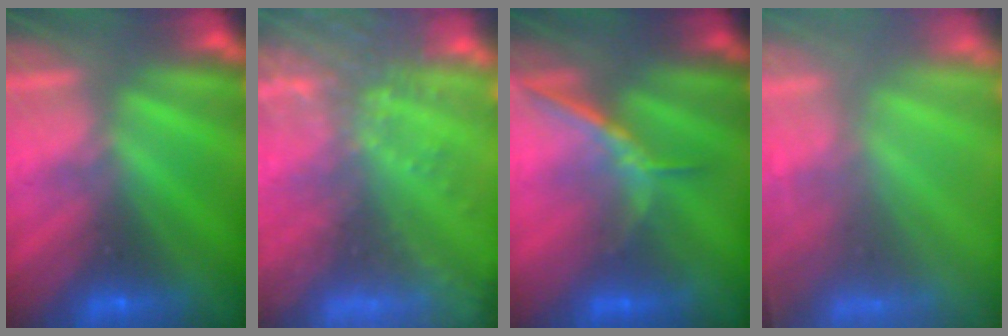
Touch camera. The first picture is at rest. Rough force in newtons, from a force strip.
{"total": 9.2}
{"total": 1.3}
{"total": 7.2}